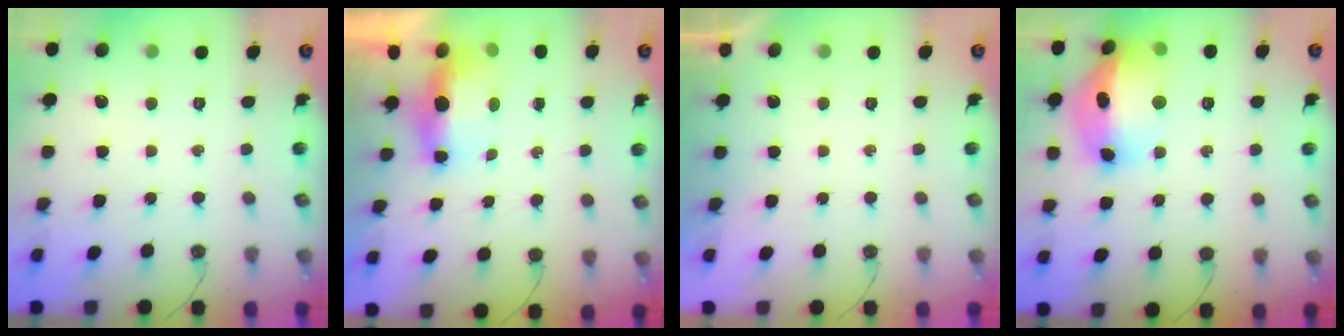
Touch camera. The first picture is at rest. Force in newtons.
{"total": 6.3, "press": 6.2, "slide": 1.2}
{"total": 0.0}
{"total": 18.5, "press": 18.4, "slide": 1.8}